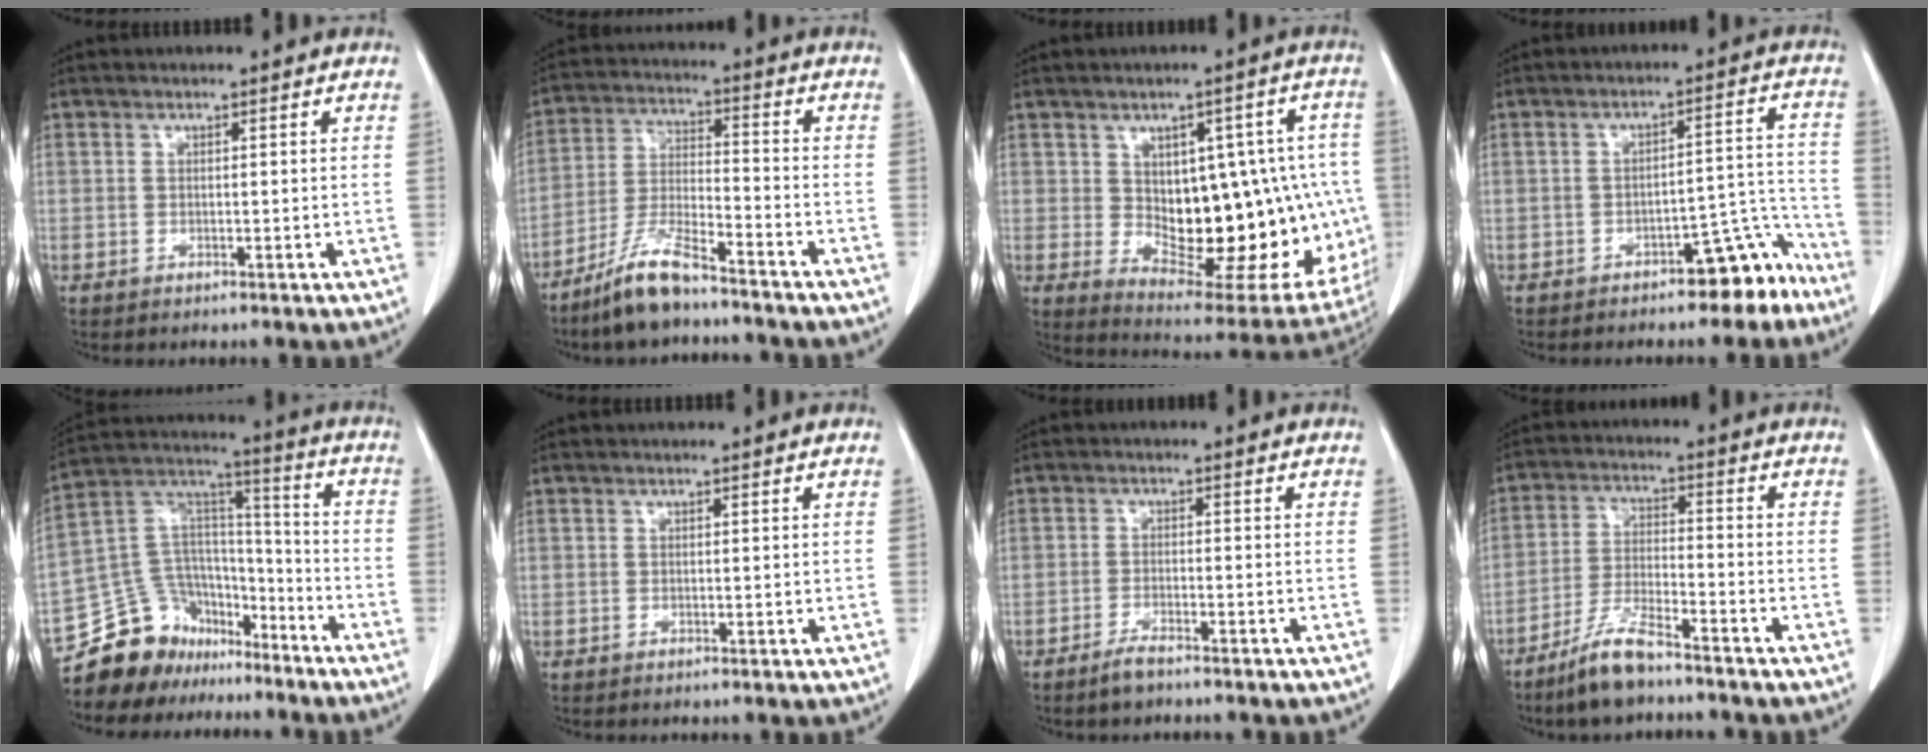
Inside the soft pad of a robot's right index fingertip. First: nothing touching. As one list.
[{"total": 9.8, "force": [-7.7, 1.3, 5.9], "torque": [-0.126, -0.017, -0.149]}, {"total": 21.5, "force": [-1.1, 9.9, 19.0], "torque": [-0.194, 0.022, 0.021]}, {"total": 8.2, "force": [-6.3, 2.8, 4.5], "torque": [-0.038, 0.035, -0.086]}, {"total": 17.6, "force": [-14.3, 9.4, 4.1], "torque": [-0.084, 0.084, -0.241]}, {"total": 0.0}, {"total": 3.5, "force": [-2.9, 0.5, 1.9], "torque": [-0.035, -0.004, -0.044]}, {"total": 8.4, "force": [-6.7, 1.1, 5.0], "torque": [-0.106, -0.016, -0.127]}]